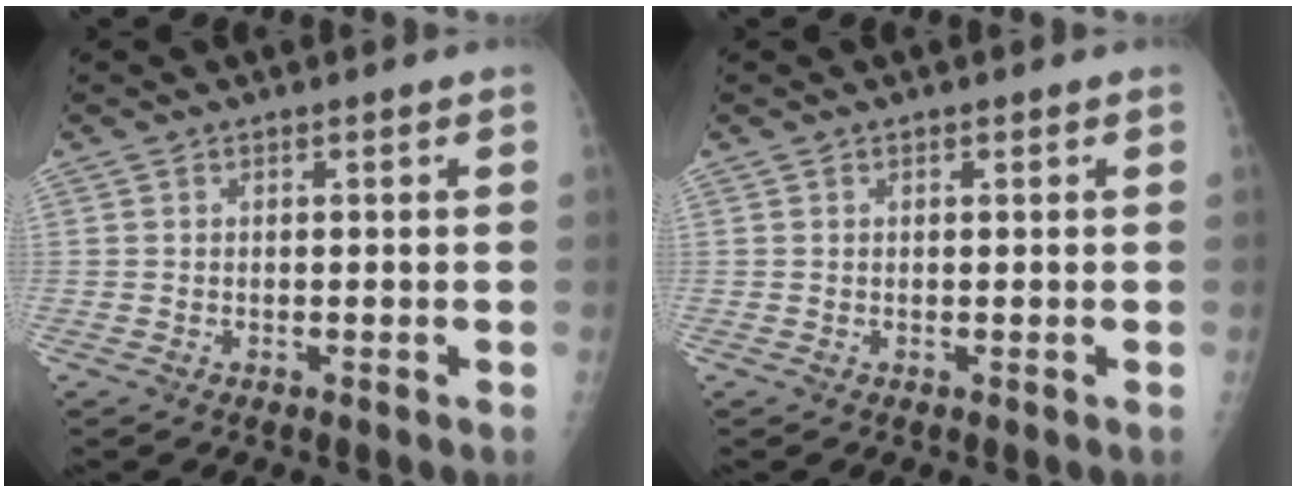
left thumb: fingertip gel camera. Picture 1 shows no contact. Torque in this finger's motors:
{"motor_torque": [-0.06, -0.11, 0.13, 0.06, 0.00]}